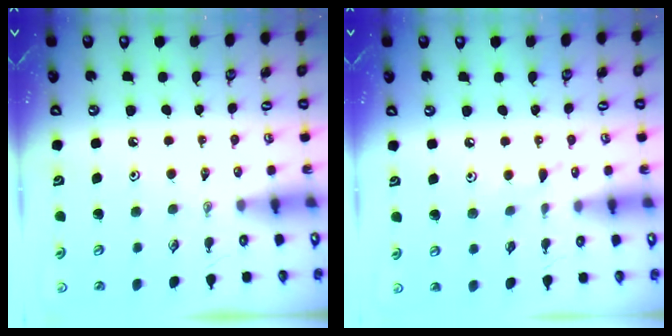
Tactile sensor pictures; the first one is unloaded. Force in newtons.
{"total": 5.3, "press": 5.2, "slide": 0.6}